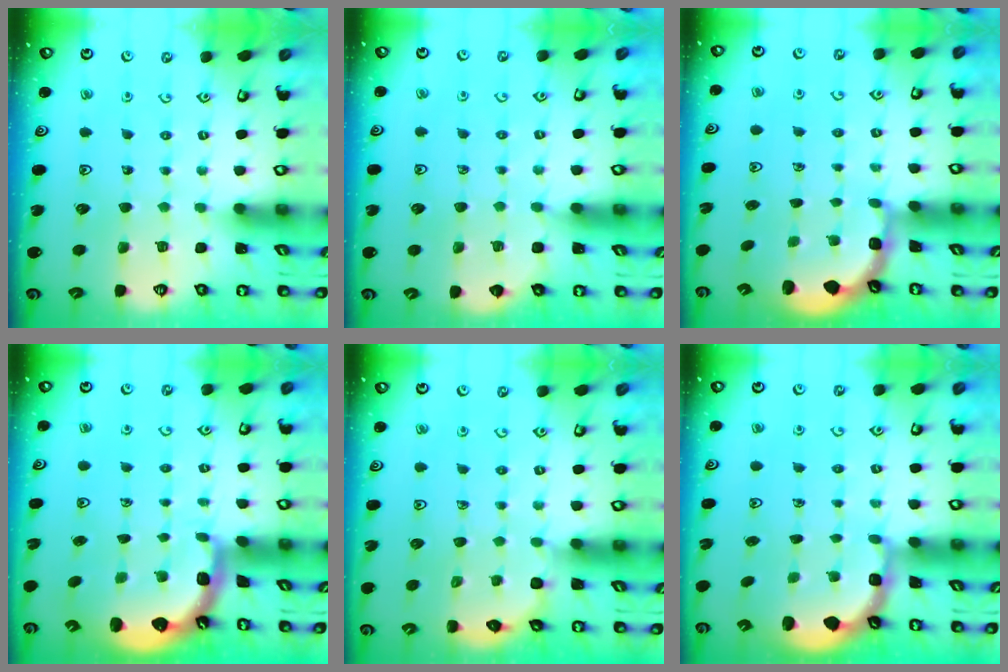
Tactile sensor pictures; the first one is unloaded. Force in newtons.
{"total": 1.5, "press": 1.5, "slide": 0.3}
{"total": 2.4, "press": 2.0, "slide": 1.3}
{"total": 2.7, "press": 1.5, "slide": 2.3}
{"total": 2.7, "press": 2.7, "slide": 0.5}
{"total": 2.4, "press": 2.0, "slide": 1.3}